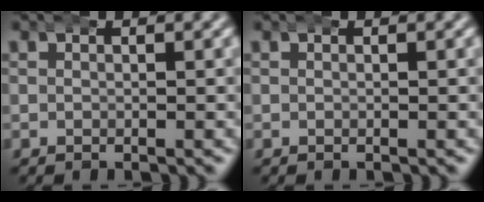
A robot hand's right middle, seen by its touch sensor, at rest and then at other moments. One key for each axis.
{"total": 0.0}